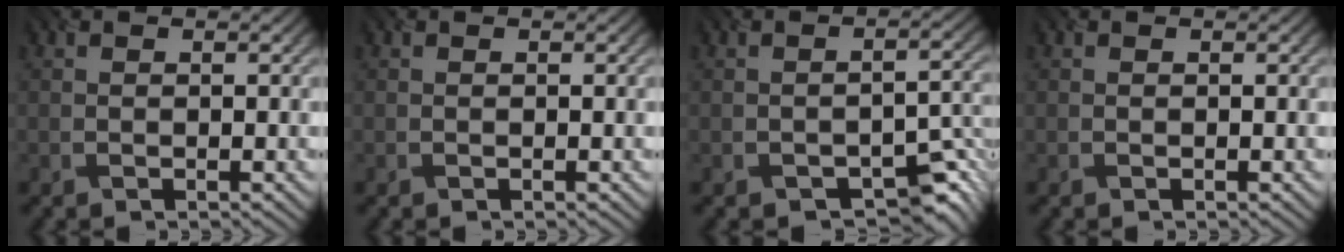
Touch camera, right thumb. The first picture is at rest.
{"total": 0.0}
{"total": 5.2, "force": [-3.6, 2.6, 2.7], "torque": [-0.031, -0.013, -0.050]}
{"total": 0.0}